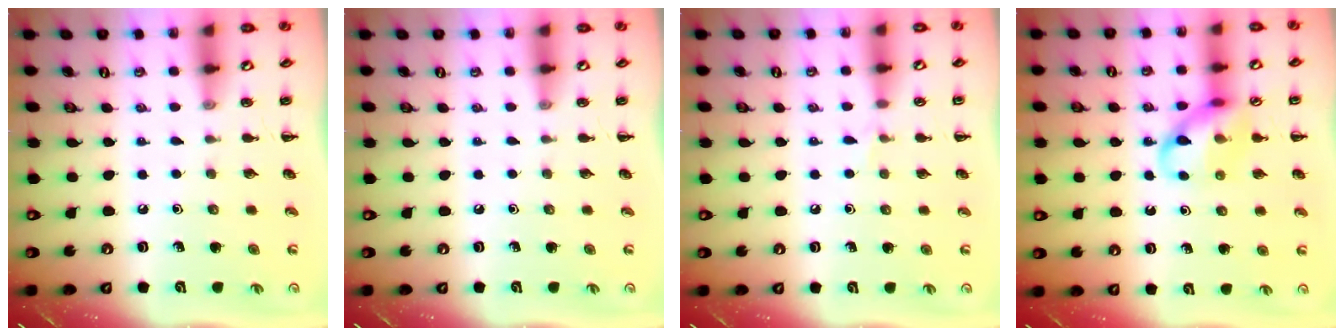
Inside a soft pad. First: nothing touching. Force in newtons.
{"total": 0.0}
{"total": 3.9, "press": 3.8, "slide": 1.1}
{"total": 11.5, "press": 11.3, "slide": 1.8}